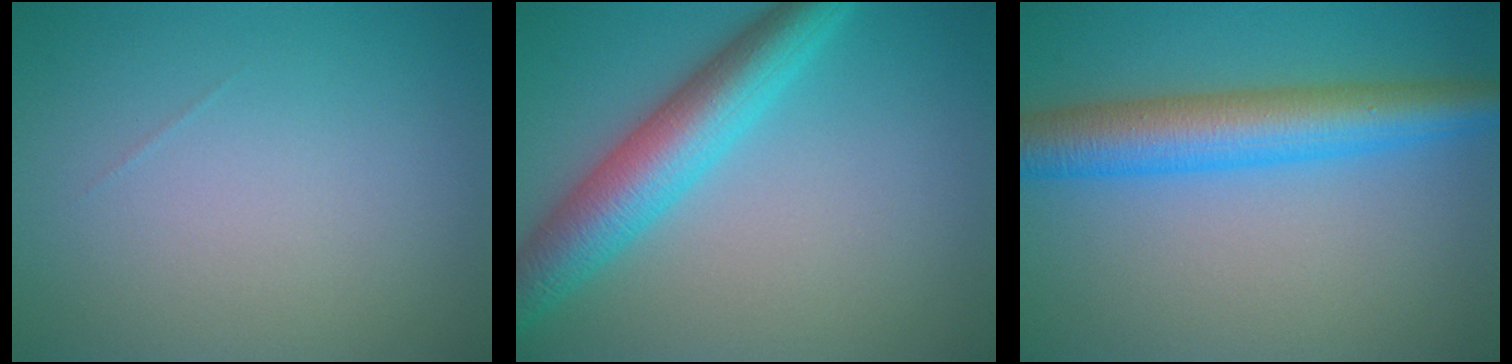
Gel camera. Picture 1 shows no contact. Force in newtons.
{"total": 6.4, "press": 6.4, "slide": 0.2}
{"total": 6.8, "press": 6.8, "slide": 0.0}